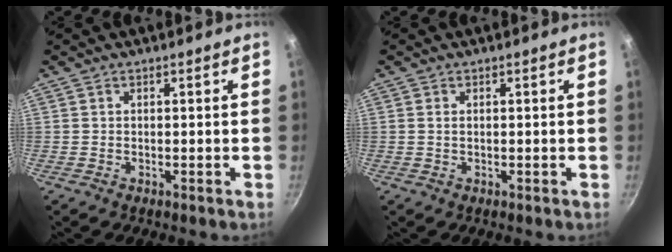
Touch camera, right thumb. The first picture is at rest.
{"total": 0.8, "force": [0.2, 0.4, 0.6], "torque": [-0.012, 0.000, 0.003]}